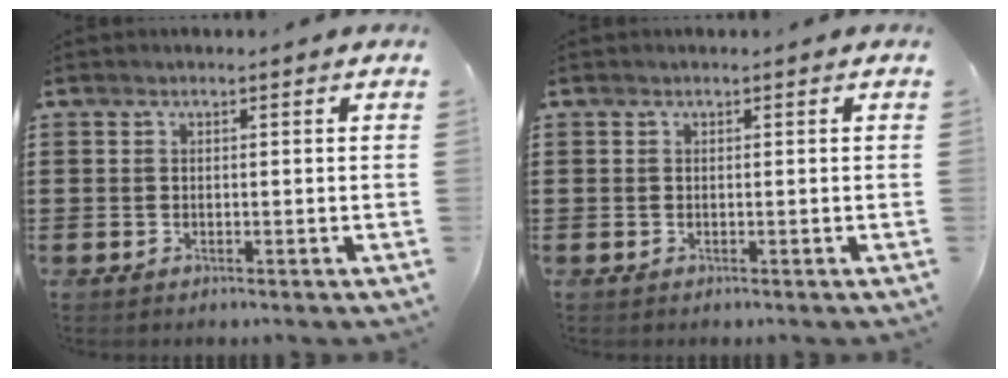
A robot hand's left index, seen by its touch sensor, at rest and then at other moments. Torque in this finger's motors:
{"motor_torque": [-0.03, -0.03, 0.00, 0.00]}